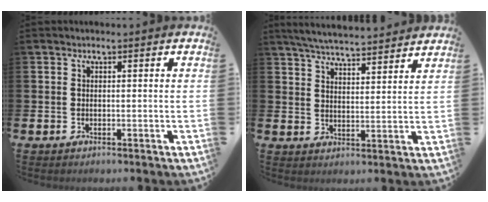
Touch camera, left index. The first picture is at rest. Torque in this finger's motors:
{"motor_torque": [0.20, -0.79, 0.58, 0.16]}